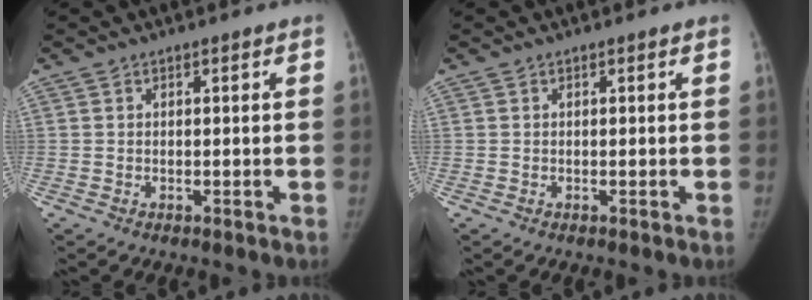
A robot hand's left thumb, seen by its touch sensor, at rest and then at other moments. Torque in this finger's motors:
{"motor_torque": [0.00, 0.00, 0.17, -0.17, 0.00]}